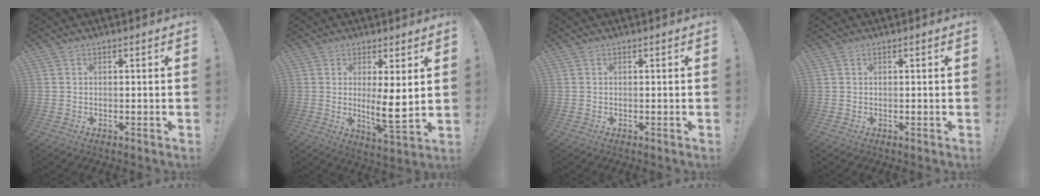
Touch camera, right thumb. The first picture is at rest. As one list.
[{"total": 8.7, "force": [1.0, 1.4, 8.5], "torque": [-0.135, -0.029, 0.014]}, {"total": 0.0}, {"total": 0.0}]